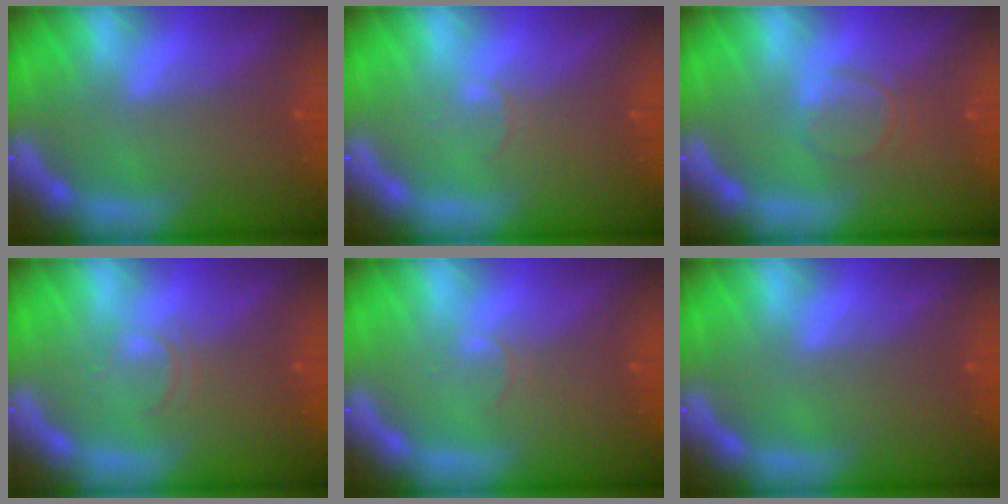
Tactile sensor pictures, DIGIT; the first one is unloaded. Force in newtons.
{"total": 1.0}
{"total": 2.4}
{"total": 1.4}
{"total": 1.0}
{"total": 0.0}